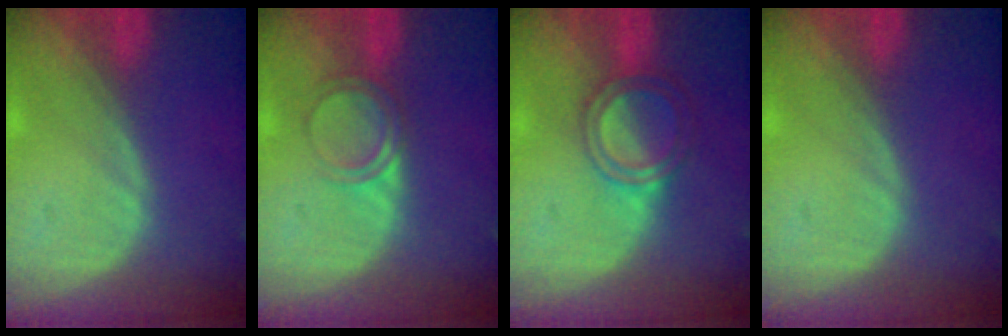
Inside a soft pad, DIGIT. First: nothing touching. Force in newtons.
{"total": 3.0, "press": 3.0, "slide": 0.3}
{"total": 5.1, "press": 4.6, "slide": 2.1}
{"total": 0.0}